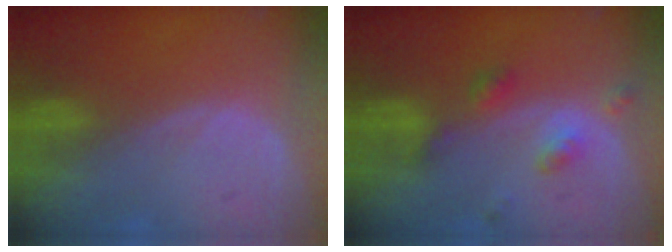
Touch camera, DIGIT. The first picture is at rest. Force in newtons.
{"total": 5.3, "press": 4.5, "slide": 2.6}